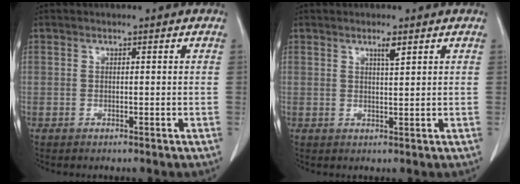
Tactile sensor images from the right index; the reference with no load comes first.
{"total": 1.9, "force": [1.2, 0.0, 1.5], "torque": [-0.028, -0.003, 0.020]}